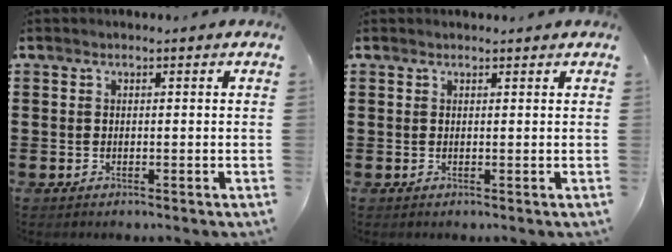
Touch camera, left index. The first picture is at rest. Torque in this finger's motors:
{"motor_torque": [0.21, 0.09, 0.42, 0.07]}